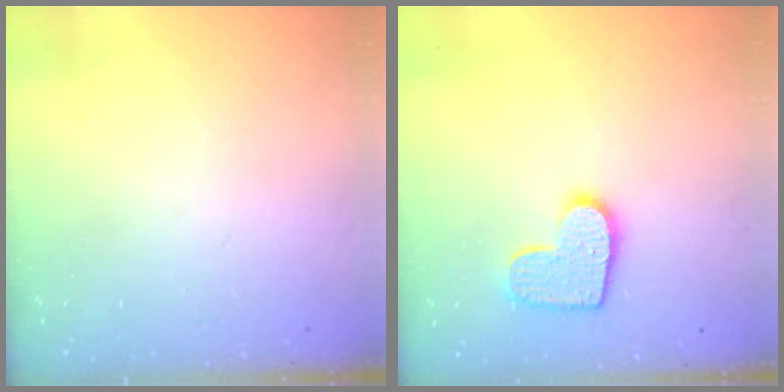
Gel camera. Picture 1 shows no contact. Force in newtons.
{"total": 11.2, "press": 11.2, "slide": 0.6}